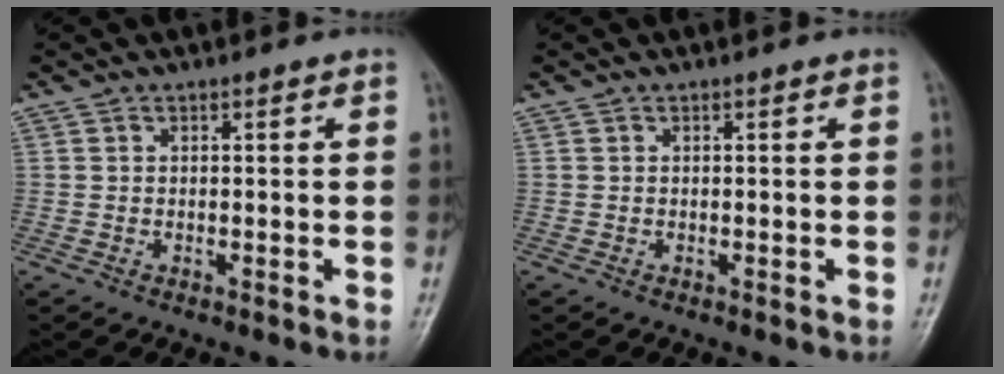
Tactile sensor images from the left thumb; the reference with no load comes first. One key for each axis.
{"total": 0.0}